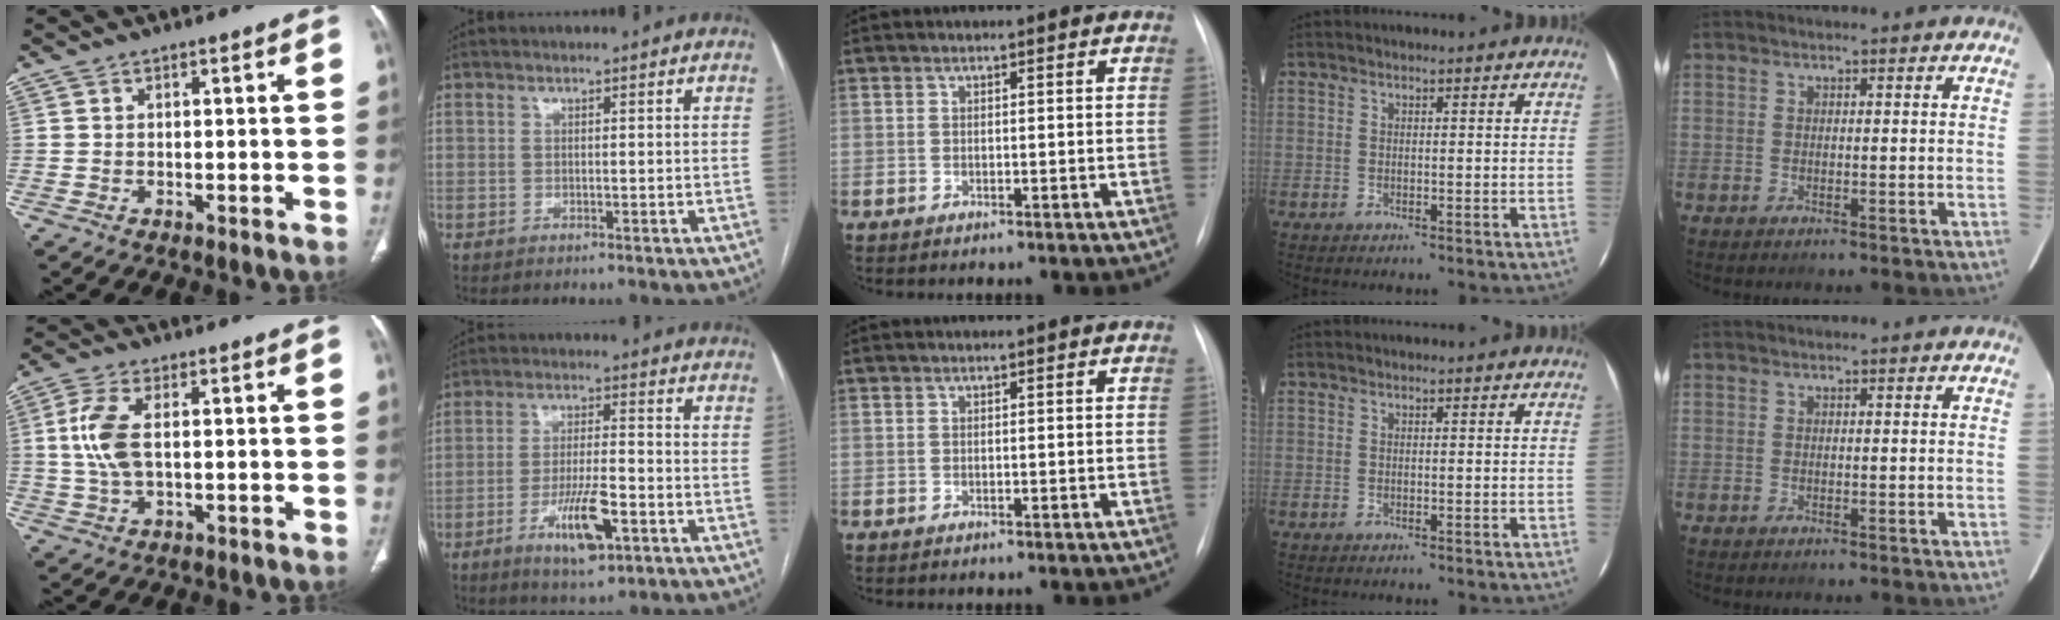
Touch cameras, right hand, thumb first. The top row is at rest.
{"thumb": {"total": 7.4, "force": [0.7, 3.5, 6.5], "torque": [-0.157, 0.002, 0.013]}, "index": {"total": 8.9, "force": [-4.0, 2.0, 7.7], "torque": [-0.144, -0.007, -0.061]}}